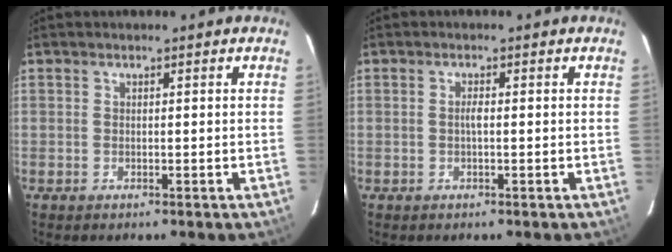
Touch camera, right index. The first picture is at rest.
{"total": 1.1, "force": [-0.2, 0.2, 1.1], "torque": [-0.021, 0.003, -0.004]}